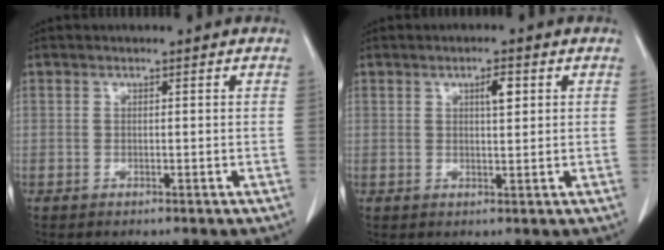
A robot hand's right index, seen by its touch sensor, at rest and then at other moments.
{"total": 2.6, "force": [1.0, 0.6, 2.3], "torque": [-0.041, -0.001, 0.015]}